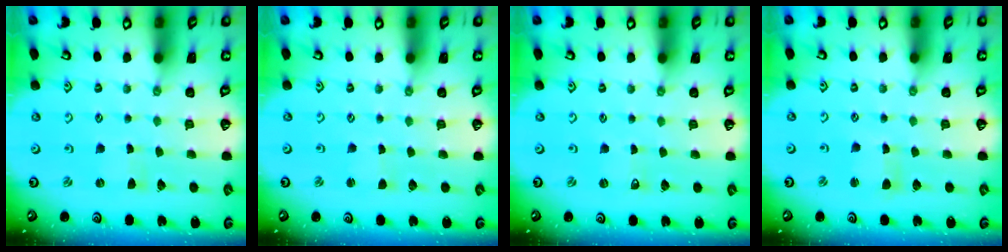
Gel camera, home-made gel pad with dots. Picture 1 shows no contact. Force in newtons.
{"total": 1.1, "press": 1.1, "slide": 0.2}
{"total": 0.0}
{"total": 2.4, "press": 2.4, "slide": 0.3}